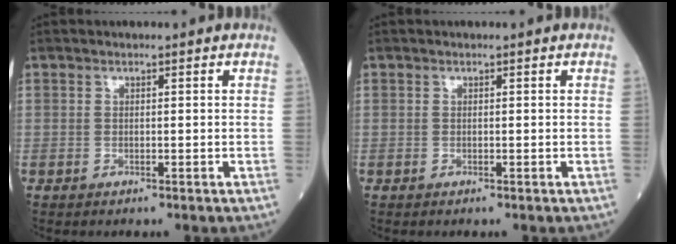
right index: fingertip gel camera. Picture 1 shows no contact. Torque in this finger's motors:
{"motor_torque": [0.00, 0.00, 0.00, 0.01]}